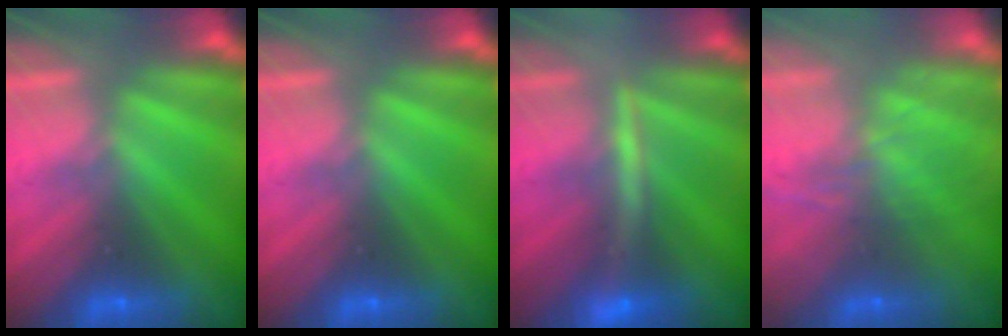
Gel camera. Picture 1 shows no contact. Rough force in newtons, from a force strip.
{"total": 0.0}
{"total": 2.6}
{"total": 7.4}